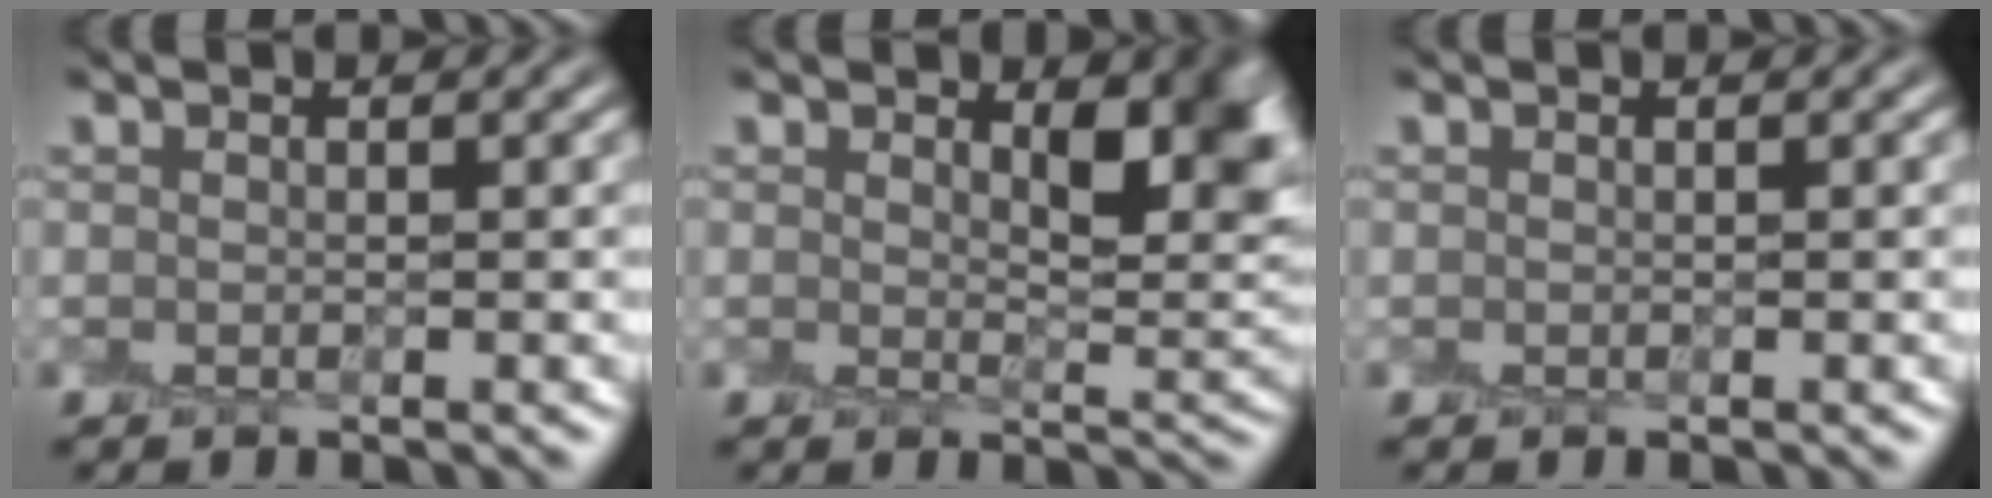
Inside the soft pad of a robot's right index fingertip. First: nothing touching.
{"total": 4.5, "force": [1.8, 2.0, 3.5], "torque": [-0.047, -0.008, 0.026]}
{"total": 0.0}